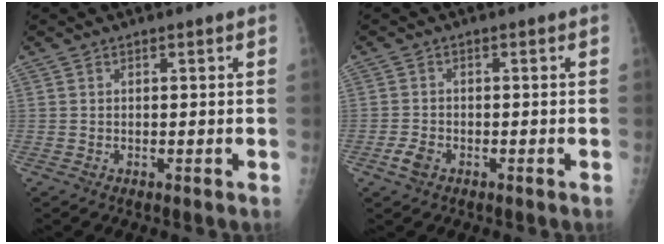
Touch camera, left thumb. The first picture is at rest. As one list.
[{"total": 2.6, "force": [-1.3, 1.7, 1.5], "torque": [-0.031, 0.000, -0.025]}]